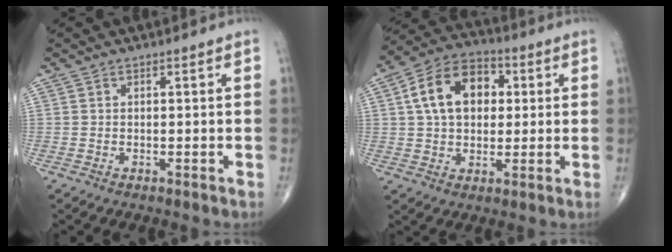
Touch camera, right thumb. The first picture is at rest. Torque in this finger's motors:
{"motor_torque": [-0.49, 0.86, 0.69, 0.49, 0.14]}